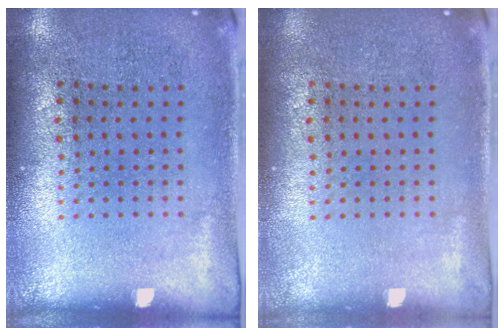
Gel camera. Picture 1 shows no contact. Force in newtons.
{"total": 0.0}